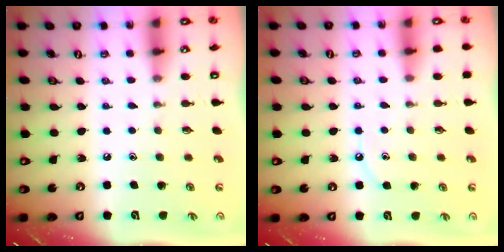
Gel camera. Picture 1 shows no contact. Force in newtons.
{"total": 4.7, "press": 4.7, "slide": 0.4}